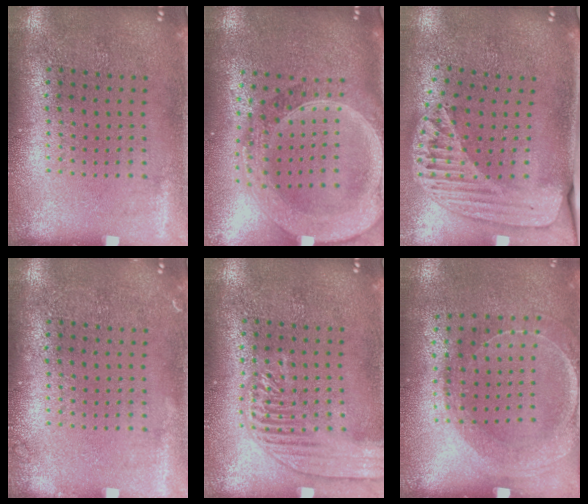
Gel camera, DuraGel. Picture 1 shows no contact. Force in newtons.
{"total": 3.1, "press": 2.6, "slide": 1.6}
{"total": 1.8, "press": 1.6, "slide": 0.9}
{"total": 0.7, "press": 0.7, "slide": 0.2}
{"total": 2.8, "press": 2.8, "slide": 0.4}
{"total": 1.5, "press": 1.4, "slide": 0.4}